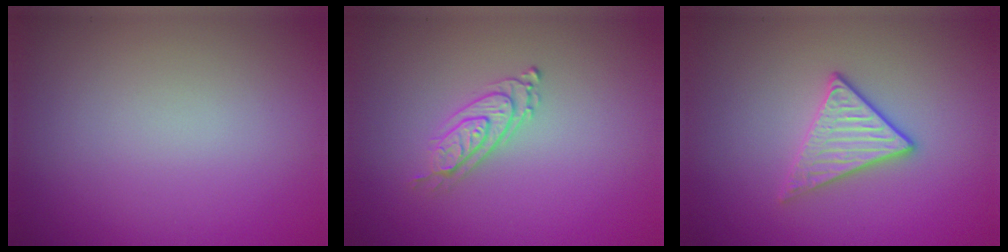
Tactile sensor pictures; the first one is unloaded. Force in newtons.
{"total": 2.4, "press": 2.0, "slide": 1.4}
{"total": 2.8, "press": 2.7, "slide": 0.6}